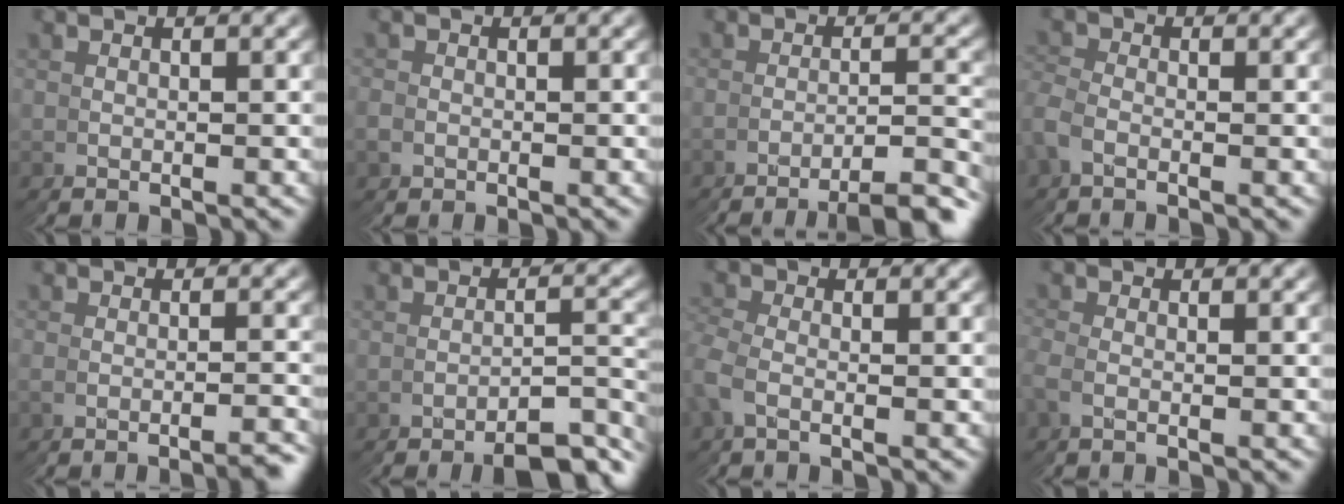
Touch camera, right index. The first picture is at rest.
{"total": 1.5, "force": [-0.3, 0.7, -1.3], "torque": [0.018, -0.005, -0.001]}
{"total": 4.5, "force": [-4.0, -2.0, 0.5], "torque": [0.011, 0.018, -0.070]}
{"total": 2.8, "force": [-1.0, -0.2, -2.6], "torque": [0.034, 0.002, -0.022]}
{"total": 2.5, "force": [-0.9, -2.0, -1.2], "torque": [0.022, 0.020, -0.024]}
{"total": 5.6, "force": [-5.4, 0.1, 1.4], "torque": [0.005, 0.005, -0.080]}
{"total": 2.4, "force": [0.3, -0.5, -2.3], "torque": [0.028, 0.005, 0.002]}
{"total": 2.0, "force": [-0.2, -1.5, -1.3], "torque": [0.016, 0.008, -0.011]}